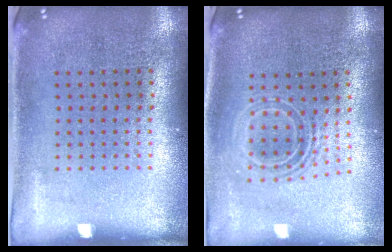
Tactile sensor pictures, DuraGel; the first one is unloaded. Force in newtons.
{"total": 1.7, "press": 1.4, "slide": 1.1}